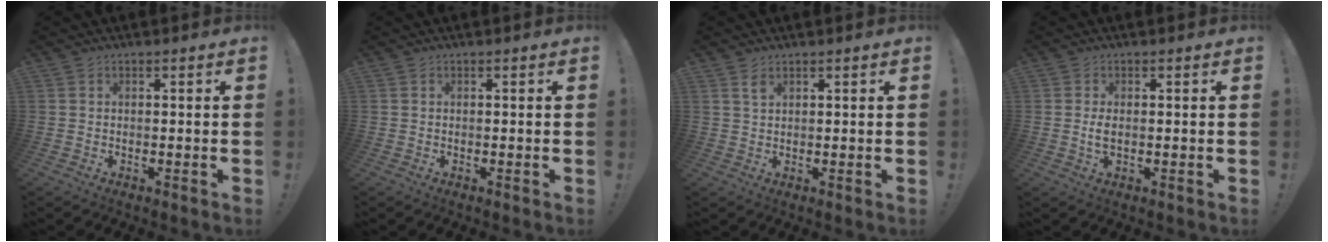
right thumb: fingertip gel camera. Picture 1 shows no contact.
{"total": 0.0}
{"total": 2.0, "force": [1.4, 0.9, 1.2], "torque": [-0.009, -0.007, 0.022]}
{"total": 2.4, "force": [-0.3, 1.1, 2.1], "torque": [-0.044, 0.001, -0.007]}